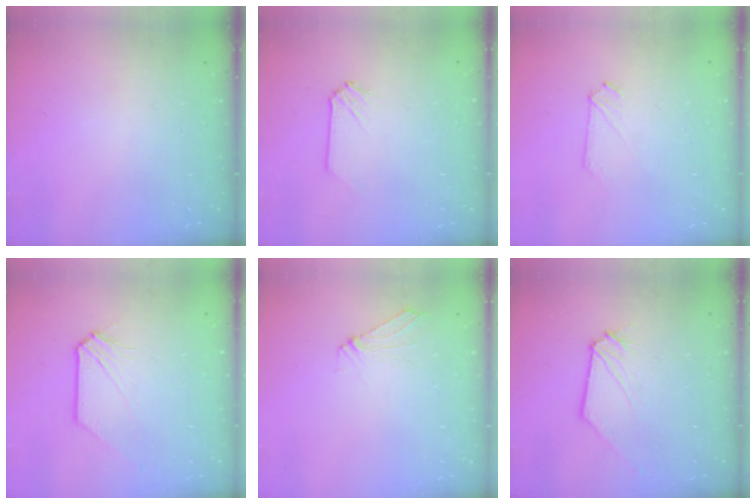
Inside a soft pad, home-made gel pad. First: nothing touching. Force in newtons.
{"total": 0.0}
{"total": 2.6, "press": 2.6, "slide": 0.6}
{"total": 1.2, "press": 1.1, "slide": 0.2}
{"total": 5.5, "press": 5.4, "slide": 1.0}
{"total": 0.0}